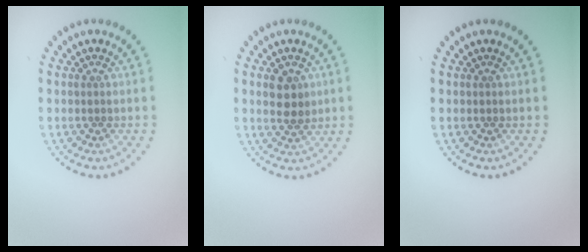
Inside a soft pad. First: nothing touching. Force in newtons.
{"total": 2.7, "press": 2.7, "slide": 0.6}
{"total": 0.0}